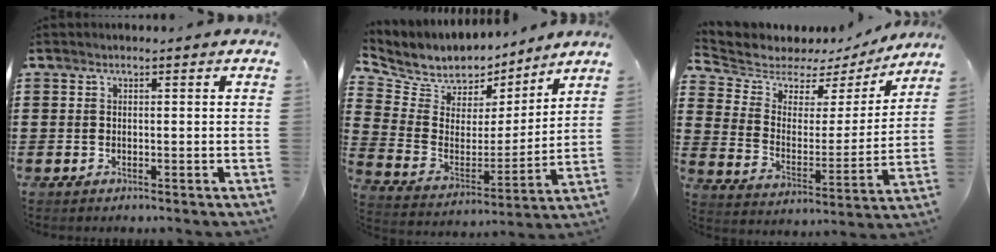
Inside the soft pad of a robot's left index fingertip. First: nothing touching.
{"total": 6.5, "force": [5.4, 3.6, 0.1], "torque": [-0.051, -0.043, 0.097]}
{"total": 5.4, "force": [4.6, 2.7, 0.8], "torque": [-0.053, -0.030, 0.075]}